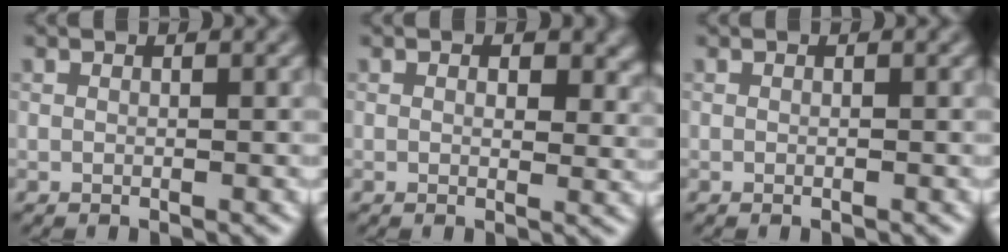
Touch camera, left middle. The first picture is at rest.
{"total": 2.1, "force": [0.9, 1.2, 1.4], "torque": [-0.021, 0.000, 0.026]}
{"total": 0.0}